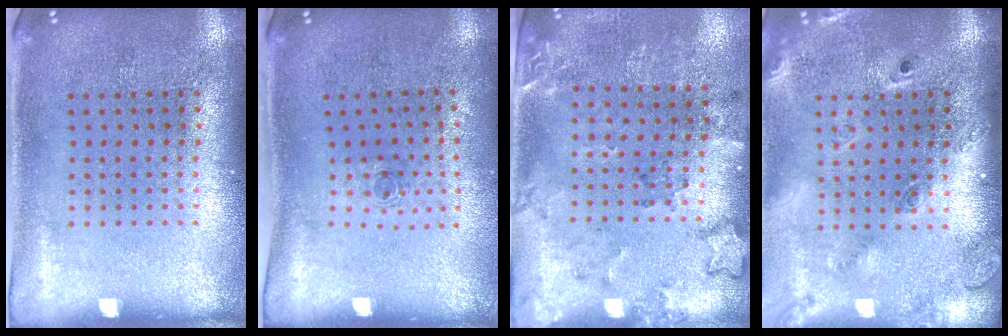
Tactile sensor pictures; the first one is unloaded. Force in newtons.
{"total": 0.5, "press": 0.3, "slide": 0.5}
{"total": 1.9, "press": 1.5, "slide": 1.2}
{"total": 2.4, "press": 1.7, "slide": 1.7}